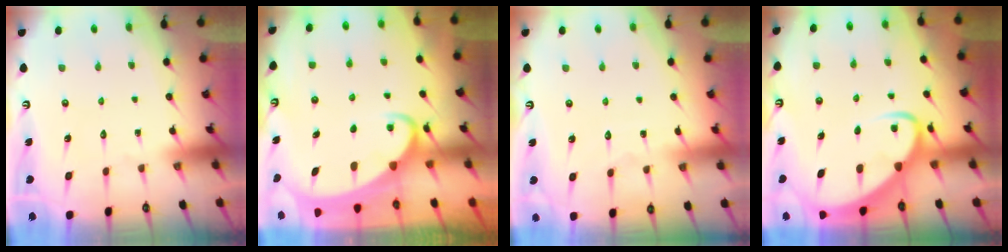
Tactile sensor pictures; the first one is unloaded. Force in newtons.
{"total": 3.0, "press": 2.9, "slide": 0.3}
{"total": 2.8, "press": 2.8, "slide": 0.3}
{"total": 5.9, "press": 5.9, "slide": 0.6}